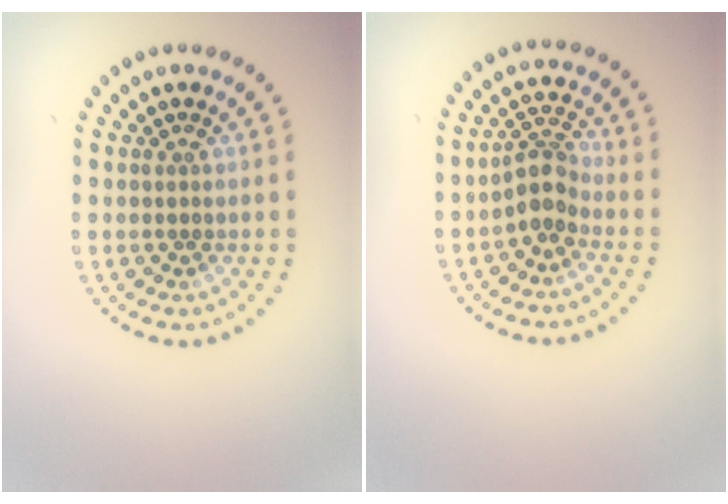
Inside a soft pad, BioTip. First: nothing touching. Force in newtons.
{"total": 2.7, "press": 2.1, "slide": 1.7}